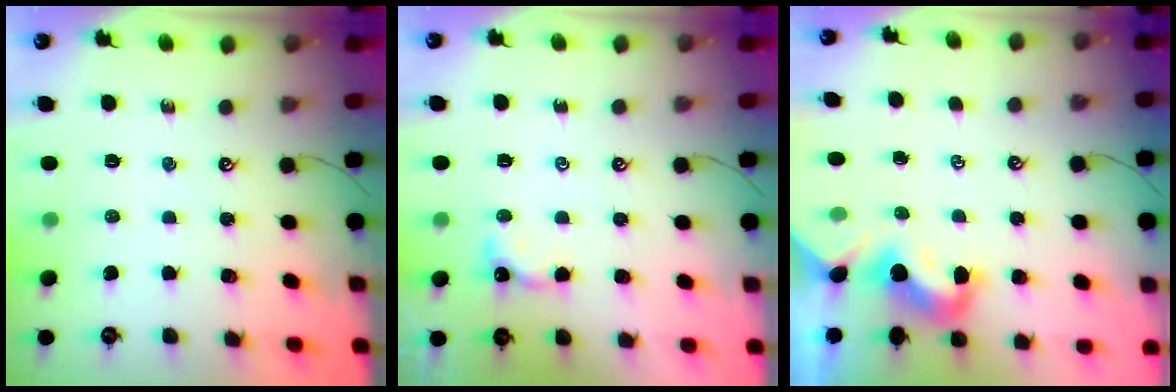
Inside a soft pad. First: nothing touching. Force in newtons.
{"total": 1.4, "press": 1.4, "slide": 0.3}
{"total": 2.1, "press": 2.0, "slide": 0.5}